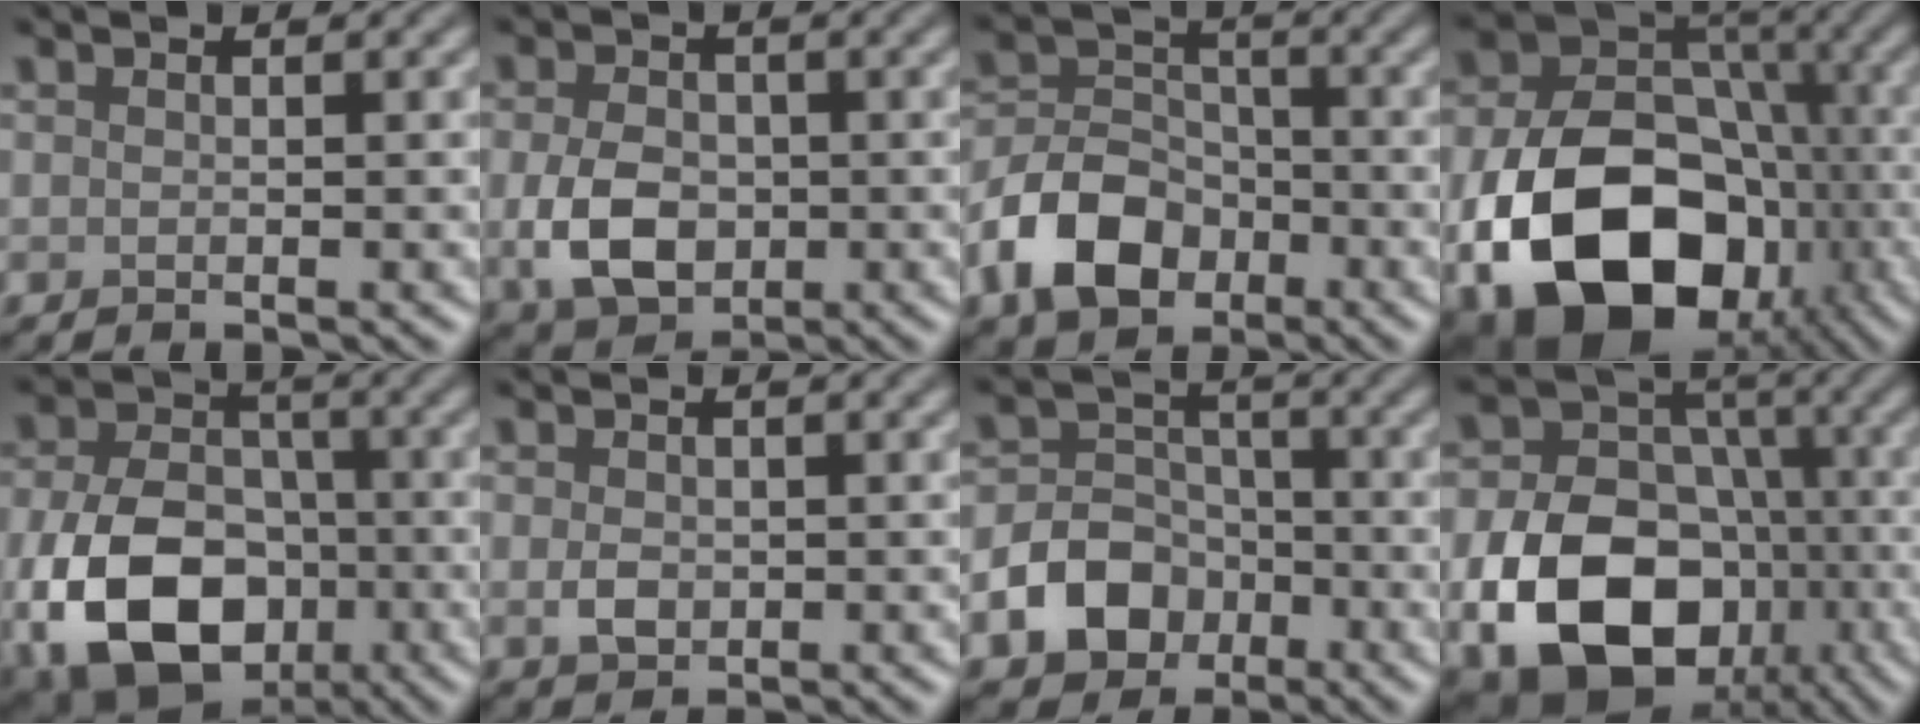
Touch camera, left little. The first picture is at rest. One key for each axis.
{"total": 5.5, "fx": -0.9, "fy": 4.0, "fz": 3.8, "tx": -0.084, "ty": -0.010, "tz": -0.018}
{"total": 6.9, "fx": -3.4, "fy": 4.8, "fz": 3.7, "tx": -0.068, "ty": 0.000, "tz": -0.076}
{"total": 16.5, "fx": -5.7, "fy": 11.5, "fz": 10.3, "tx": -0.177, "ty": -0.037, "tz": -0.092}
{"total": 13.5, "fx": -4.1, "fy": 9.4, "fz": 8.8, "tx": -0.182, "ty": -0.038, "tz": -0.068}
{"total": 1.9, "fx": -0.1, "fy": 1.4, "fz": 1.3, "tx": -0.026, "ty": -0.003, "tz": -0.002}
{"total": 7.0, "fx": -3.3, "fy": 5.5, "fz": 2.8, "tx": -0.032, "ty": -0.008, "tz": -0.078}
{"total": 13.6, "fx": -4.8, "fy": 9.8, "fz": 8.0, "tx": -0.148, "ty": -0.024, "tz": -0.086}